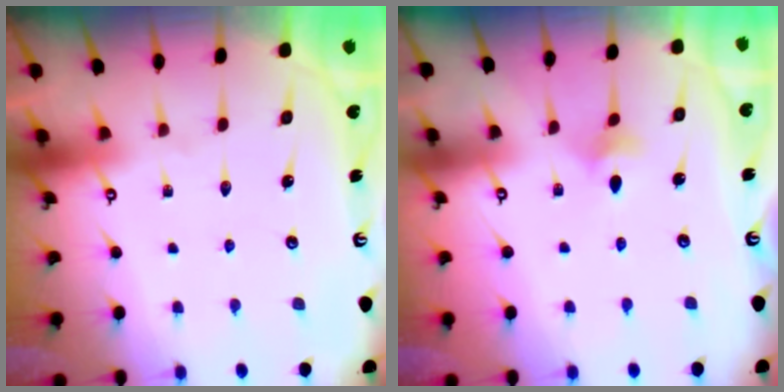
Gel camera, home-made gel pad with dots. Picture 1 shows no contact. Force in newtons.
{"total": 4.0, "press": 3.9, "slide": 0.7}